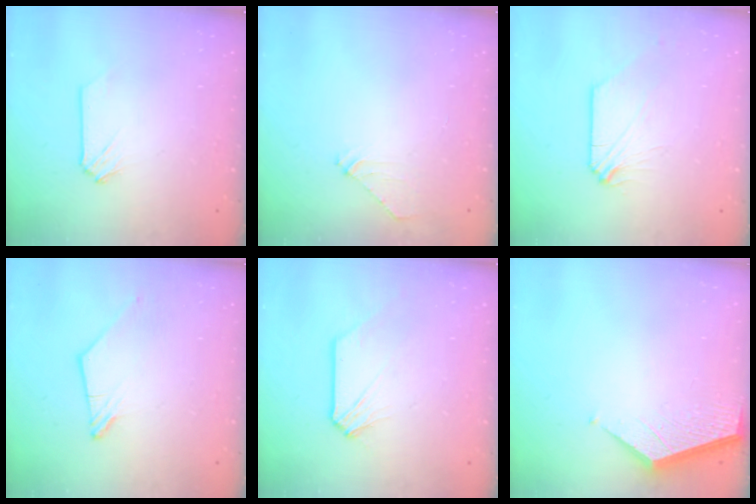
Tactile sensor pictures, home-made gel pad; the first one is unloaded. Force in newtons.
{"total": 3.7, "press": 3.7, "slide": 0.7}
{"total": 0.0}
{"total": 0.8, "press": 0.8, "slide": 0.2}
{"total": 0.5, "press": 0.5, "slide": 0.1}
{"total": 3.7, "press": 3.7, "slide": 0.3}